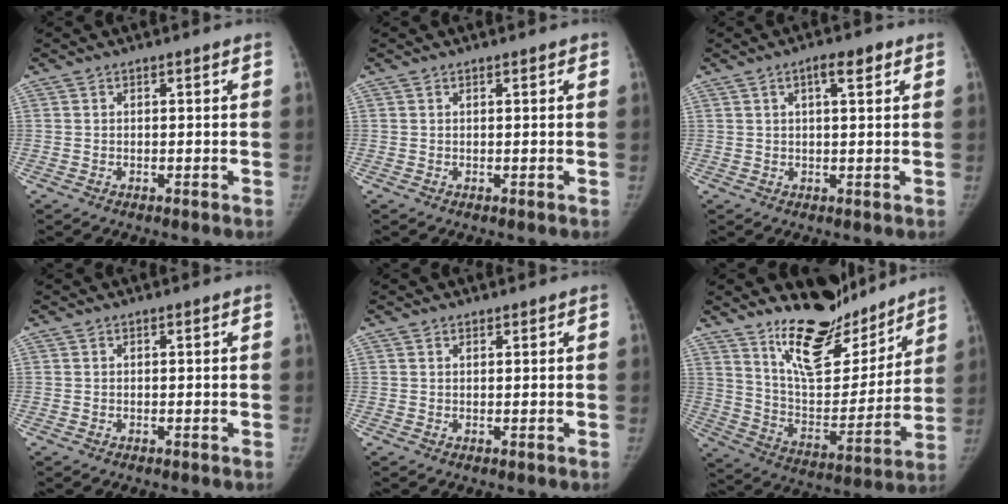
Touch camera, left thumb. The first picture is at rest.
{"total": 0.9, "force": [0.7, 0.3, 0.6], "torque": [-0.006, 0.000, 0.008]}
{"total": 4.4, "force": [2.1, 1.4, 3.6], "torque": [-0.052, -0.002, 0.032]}
{"total": 0.0}
{"total": 0.8, "force": [0.7, 0.3, 0.1], "torque": [-0.002, -0.006, 0.010]}
{"total": 19.7, "force": [15.6, 7.7, 9.3], "torque": [-0.088, -0.116, 0.260]}